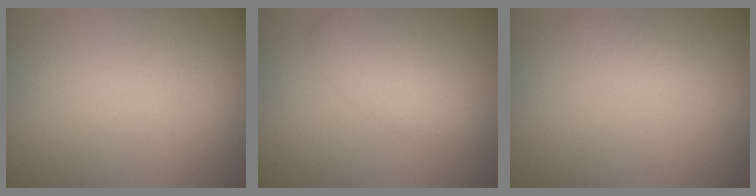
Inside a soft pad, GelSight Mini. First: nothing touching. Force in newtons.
{"total": 3.2, "press": 3.2, "slide": 0.1}
{"total": 1.1, "press": 1.1, "slide": 0.0}